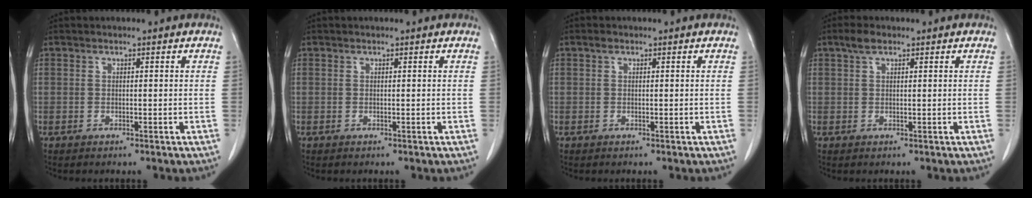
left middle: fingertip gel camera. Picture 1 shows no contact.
{"total": 0.0}
{"total": 0.6, "force": [0.3, 0.4, 0.3], "torque": [-0.005, 0.005, 0.004]}
{"total": 2.1, "force": [1.4, 0.9, 1.3], "torque": [-0.030, 0.010, 0.027]}